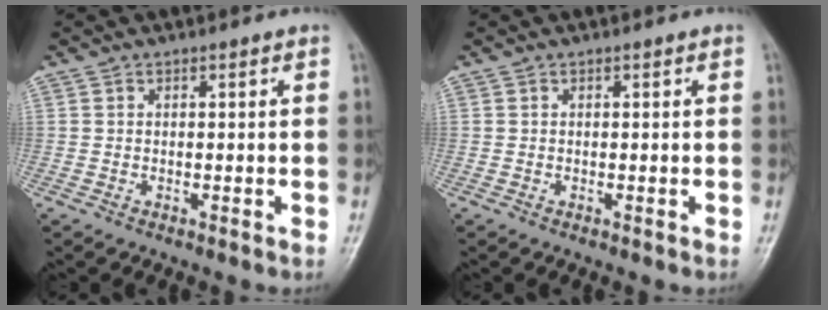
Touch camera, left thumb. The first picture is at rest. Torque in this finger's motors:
{"motor_torque": [-0.02, 0.01, 0.00, 0.03, 0.00]}